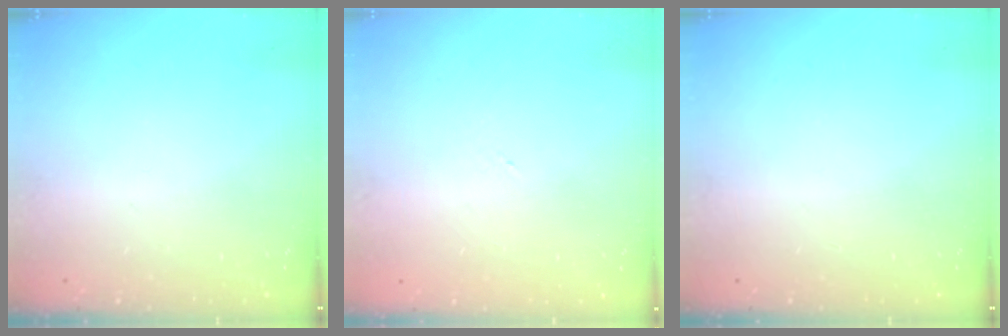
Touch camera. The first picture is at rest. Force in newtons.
{"total": 0.0}
{"total": 0.0}